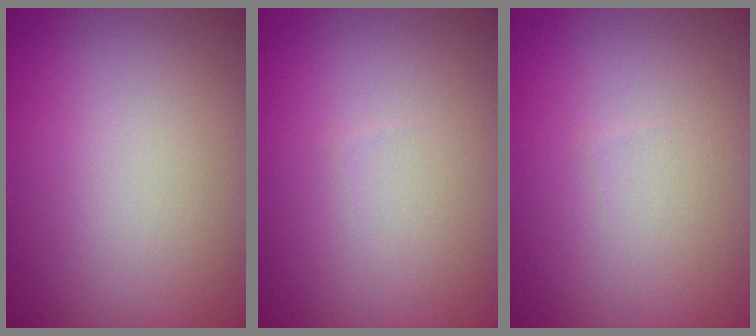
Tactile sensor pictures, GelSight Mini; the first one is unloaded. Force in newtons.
{"total": 0.0}
{"total": 0.0}